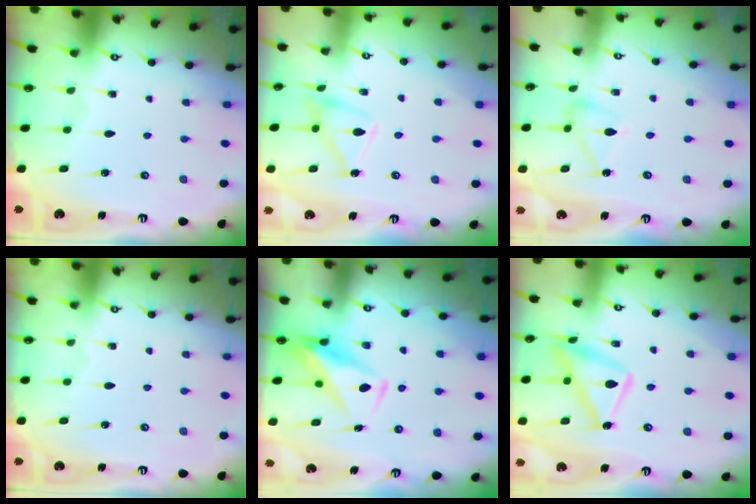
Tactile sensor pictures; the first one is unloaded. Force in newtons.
{"total": 11.8, "press": 11.8, "slide": 0.3}
{"total": 8.1, "press": 8.1, "slide": 0.5}
{"total": 0.0}
{"total": 8.8, "press": 8.7, "slide": 0.9}
{"total": 14.3, "press": 14.2, "slide": 1.2}